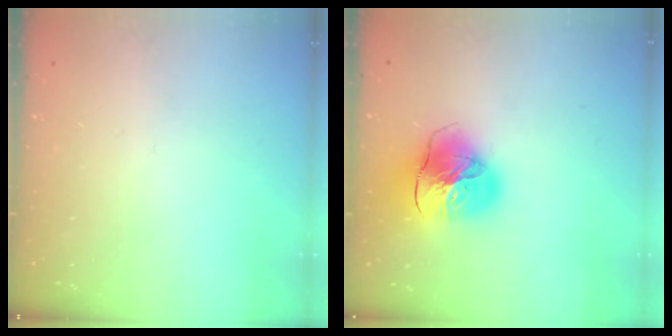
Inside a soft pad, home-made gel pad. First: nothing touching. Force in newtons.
{"total": 19.2, "press": 19.0, "slide": 2.1}